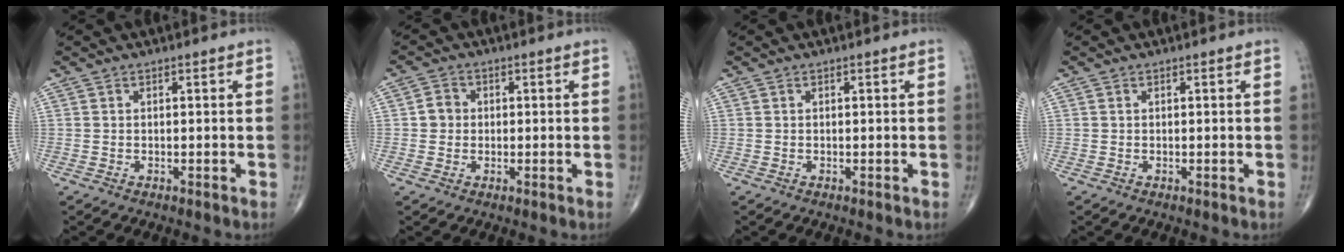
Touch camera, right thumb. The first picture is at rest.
{"total": 2.9, "force": [0.0, 2.7, 1.1], "torque": [-0.003, 0.005, -0.005]}
{"total": 0.0}
{"total": 0.0}